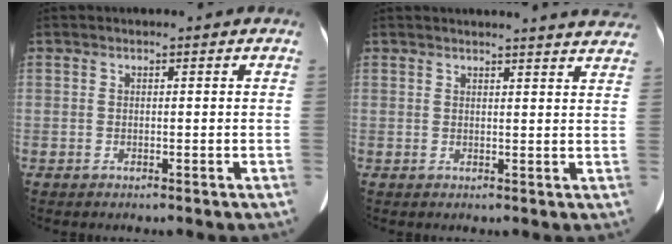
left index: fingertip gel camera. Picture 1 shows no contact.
{"total": 11.5, "force": [11.0, 0.5, 3.2], "torque": [-0.028, -0.025, 0.104]}